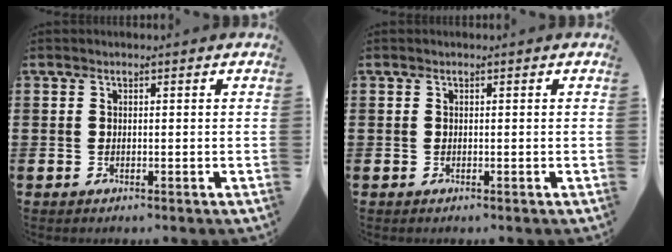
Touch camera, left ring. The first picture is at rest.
{"total": 0.0}